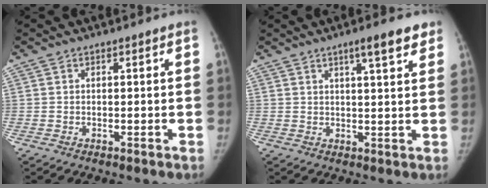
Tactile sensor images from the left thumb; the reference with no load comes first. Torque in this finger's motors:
{"motor_torque": [0.40, 0.38, 0.23, 0.69, 0.01]}